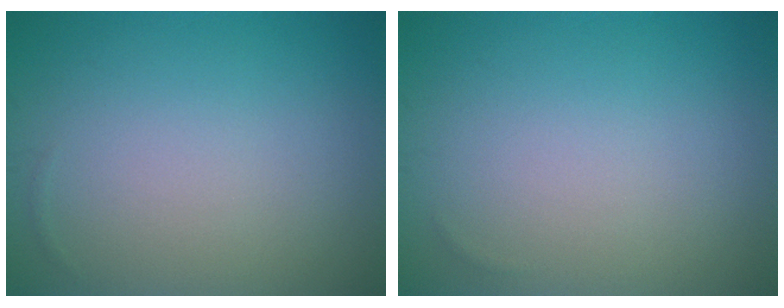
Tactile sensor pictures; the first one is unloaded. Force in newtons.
{"total": 0.0}